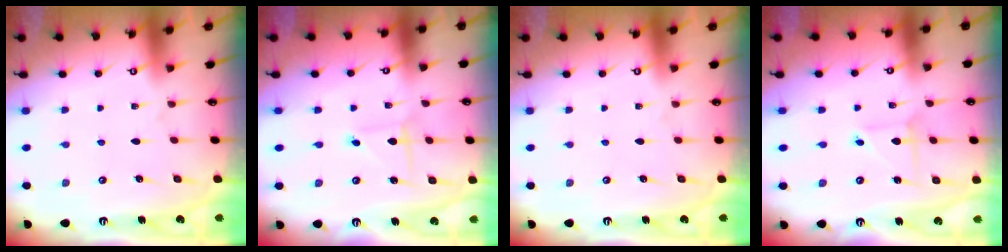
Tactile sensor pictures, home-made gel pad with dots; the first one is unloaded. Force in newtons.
{"total": 1.6, "press": 1.6, "slide": 0.1}
{"total": 0.0}
{"total": 4.6, "press": 4.6, "slide": 0.2}